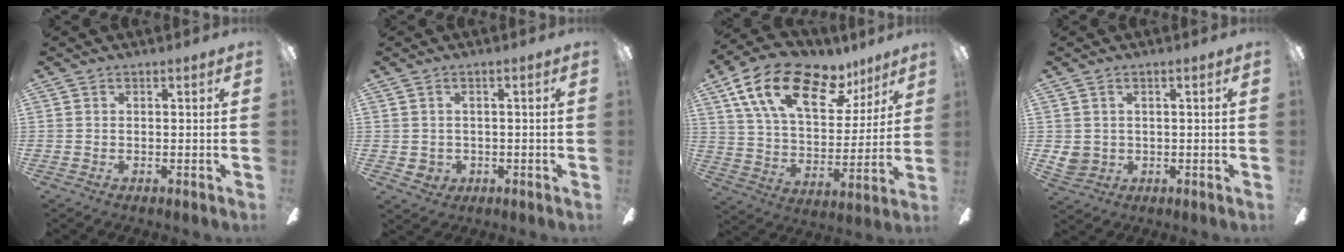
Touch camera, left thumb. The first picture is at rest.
{"total": 2.3, "force": [0.1, 2.0, 1.1], "torque": [-0.021, 0.003, 0.001]}
{"total": 21.8, "force": [12.3, 11.0, 14.3], "torque": [-0.241, -0.050, 0.215]}
{"total": 3.6, "force": [0.9, 3.2, 1.3], "torque": [-0.036, 0.005, 0.018]}